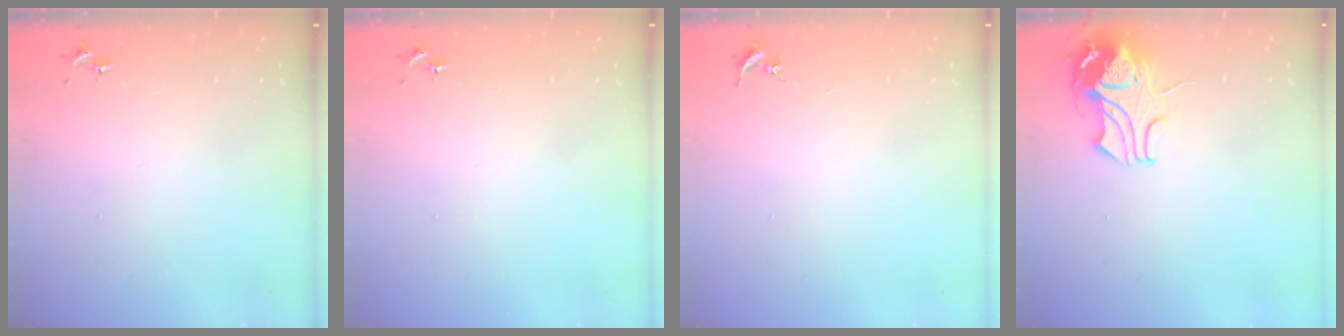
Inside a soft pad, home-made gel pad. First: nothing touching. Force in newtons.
{"total": 0.0}
{"total": 0.0}
{"total": 10.0, "press": 9.9, "slide": 1.5}